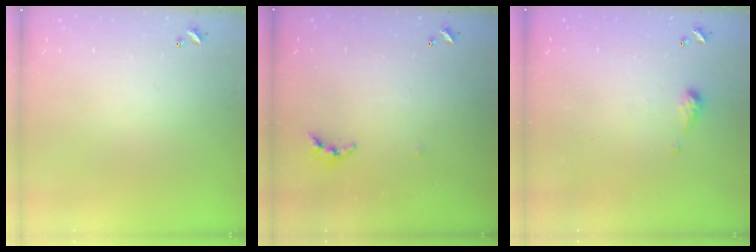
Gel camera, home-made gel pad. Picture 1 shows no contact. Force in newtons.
{"total": 4.3, "press": 4.3, "slide": 0.4}
{"total": 3.1, "press": 3.1, "slide": 0.6}